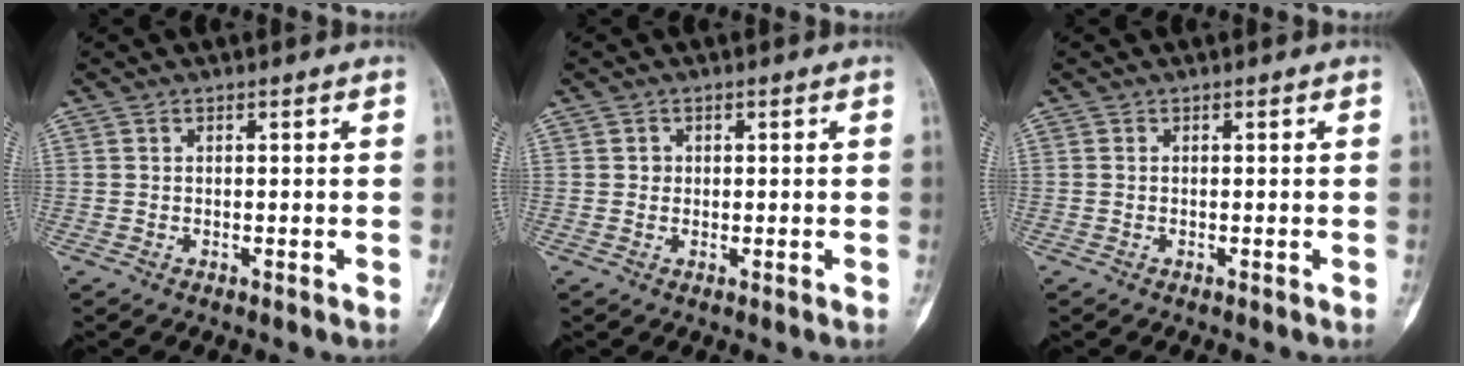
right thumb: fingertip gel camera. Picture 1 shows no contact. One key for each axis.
{"total": 1.0, "fx": 0.1, "fy": 1.0, "fz": 0.2, "tx": 0.006, "ty": 0.003, "tz": -0.001}
{"total": 0.0}